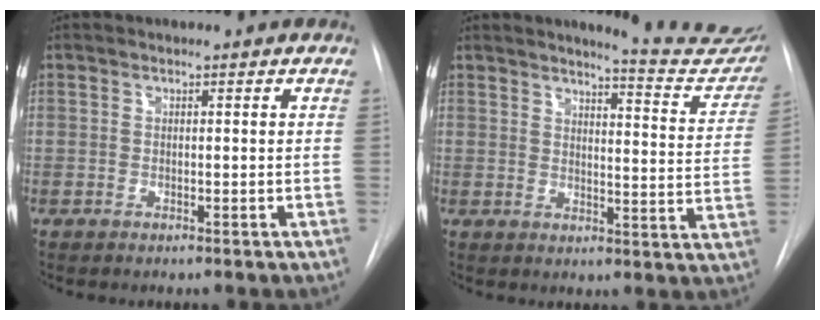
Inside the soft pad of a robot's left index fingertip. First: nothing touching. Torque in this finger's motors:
{"motor_torque": [0.99, -1.15, 0.11, 0.00]}